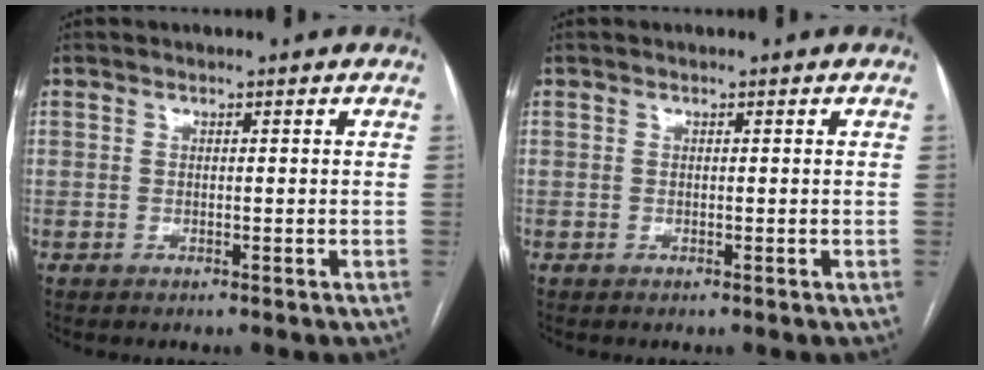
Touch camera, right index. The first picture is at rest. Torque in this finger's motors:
{"motor_torque": [0.00, 0.00, 0.00, 0.00]}